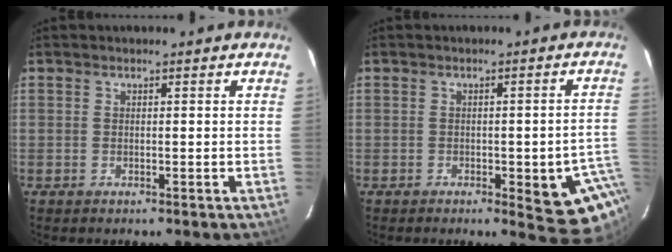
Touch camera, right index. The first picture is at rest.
{"total": 11.0, "force": [-4.8, 3.8, 9.1], "torque": [-0.088, -0.008, -0.052]}